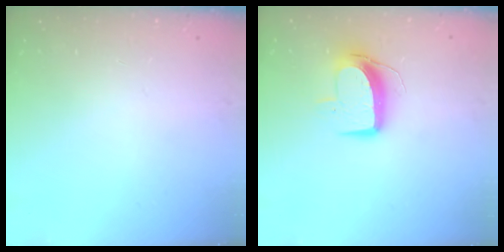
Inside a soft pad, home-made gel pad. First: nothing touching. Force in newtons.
{"total": 10.3, "press": 10.3, "slide": 0.7}